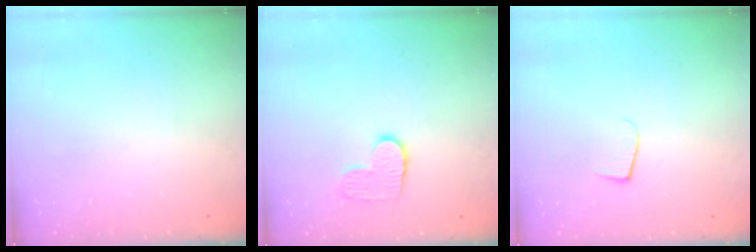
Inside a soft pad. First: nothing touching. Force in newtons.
{"total": 8.0, "press": 8.0, "slide": 0.4}
{"total": 5.3, "press": 5.2, "slide": 0.4}